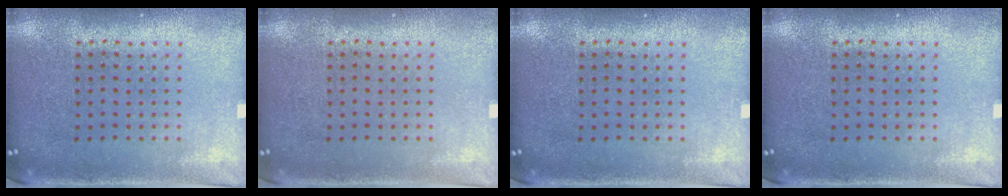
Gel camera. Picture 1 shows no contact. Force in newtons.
{"total": 0.0}
{"total": 0.0}
{"total": 0.0}